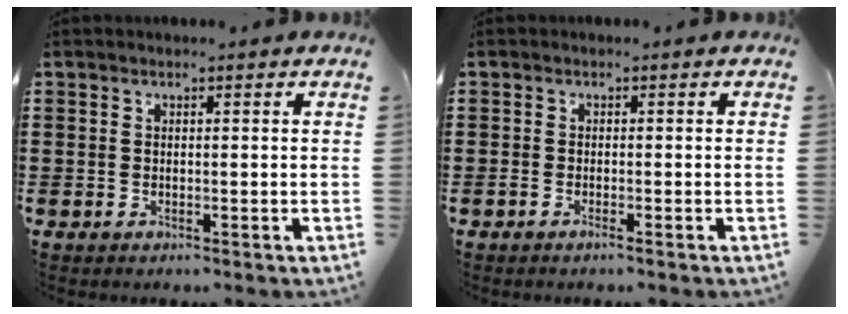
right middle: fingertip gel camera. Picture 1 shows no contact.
{"total": 0.8, "force": [-0.5, 0.0, 0.5], "torque": [-0.010, -0.004, -0.009]}